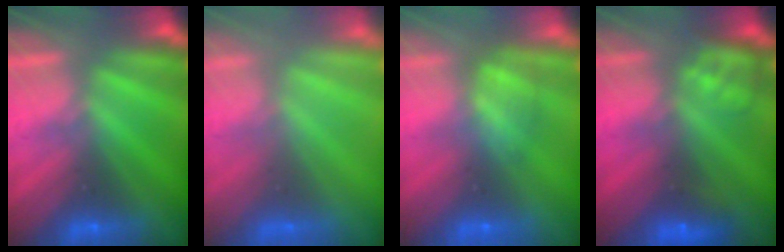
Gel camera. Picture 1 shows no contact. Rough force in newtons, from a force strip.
{"total": 7.7}
{"total": 5.5}
{"total": 7.3}